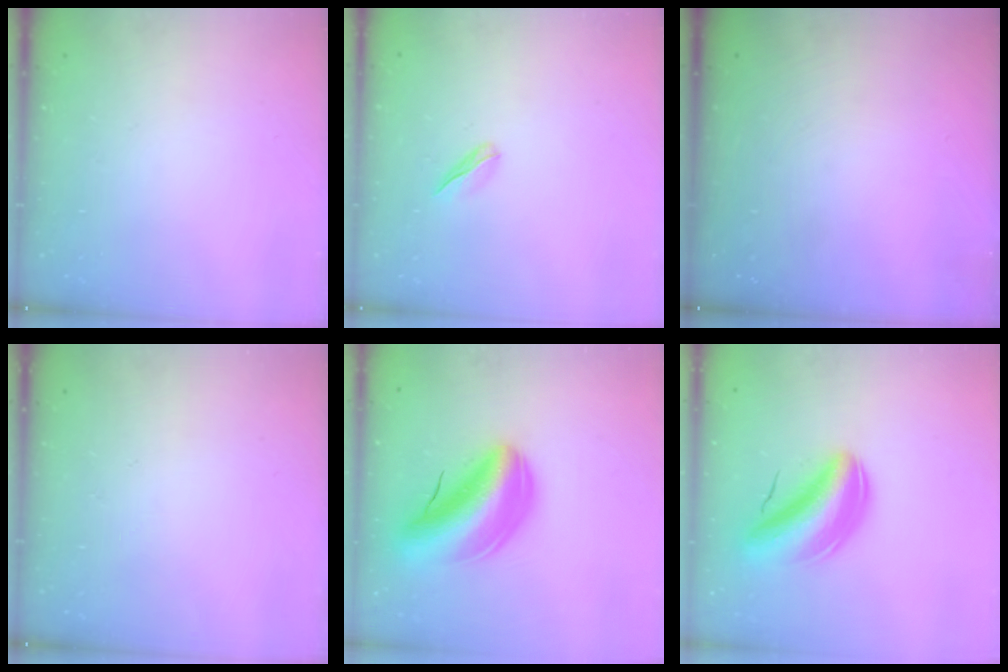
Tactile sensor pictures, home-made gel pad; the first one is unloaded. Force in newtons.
{"total": 3.5, "press": 3.2, "slide": 1.2}
{"total": 0.0}
{"total": 0.0}
{"total": 16.5, "press": 15.8, "slide": 4.8}
{"total": 9.1, "press": 8.7, "slide": 2.7}